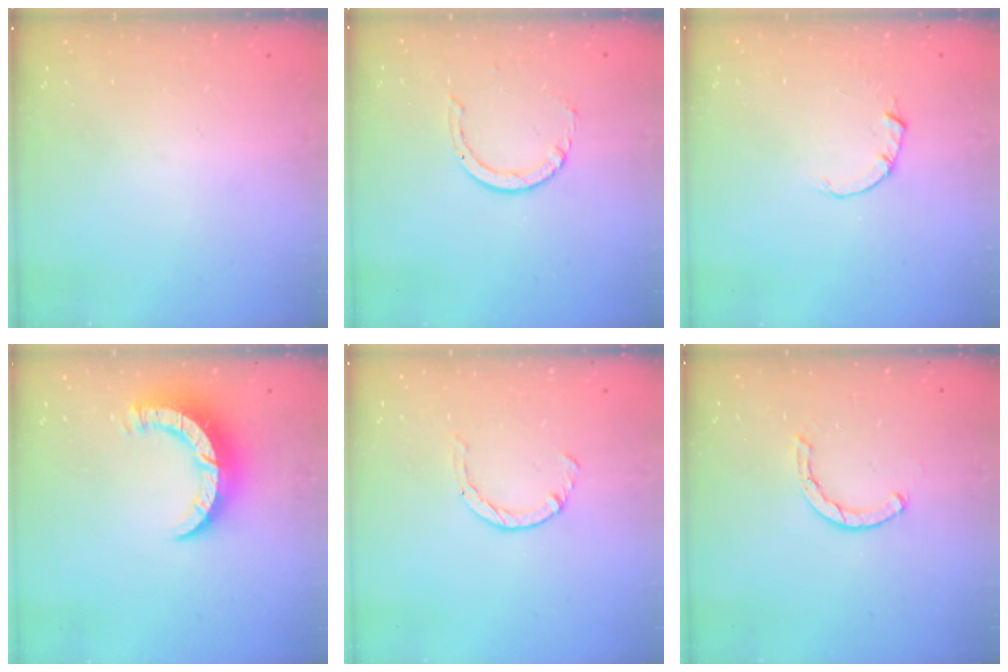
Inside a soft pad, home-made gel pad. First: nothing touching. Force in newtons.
{"total": 3.3, "press": 3.3, "slide": 0.3}
{"total": 2.0, "press": 2.0, "slide": 0.3}
{"total": 9.6, "press": 9.5, "slide": 1.2}
{"total": 2.1, "press": 2.1, "slide": 0.3}
{"total": 1.6, "press": 1.6, "slide": 0.1}